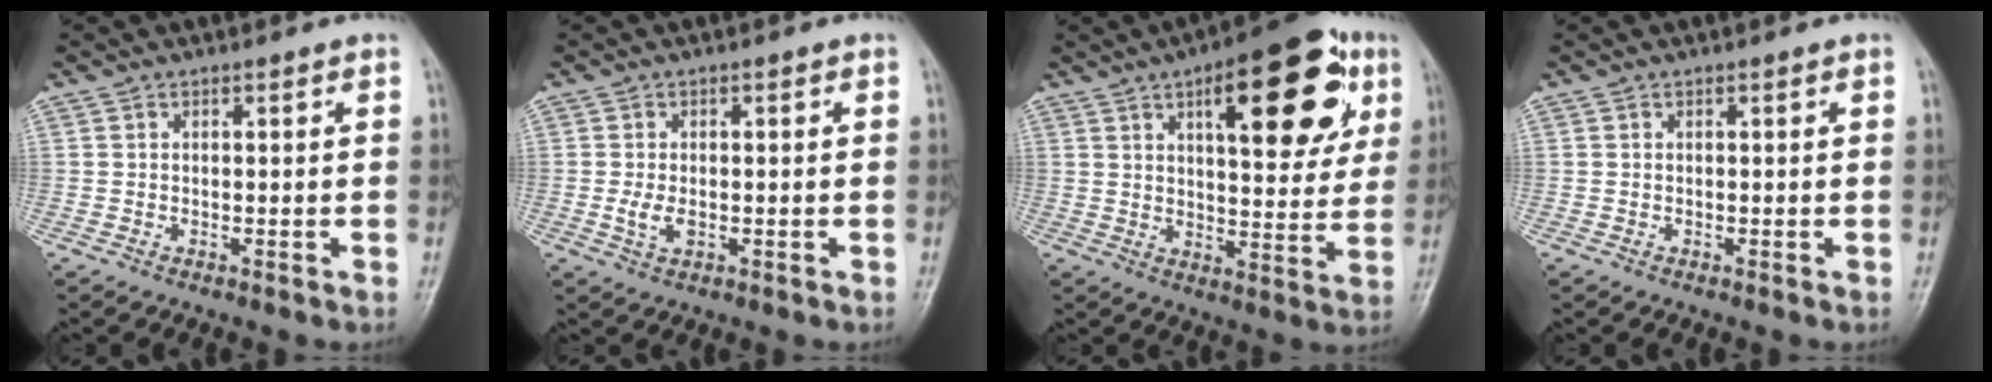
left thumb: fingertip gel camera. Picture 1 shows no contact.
{"total": 3.4, "force": [-0.5, 2.0, 2.7], "torque": [-0.053, -0.001, -0.011]}
{"total": 21.1, "force": [8.7, 8.4, 17.2], "torque": [-0.192, -0.009, 0.117]}
{"total": 0.0}